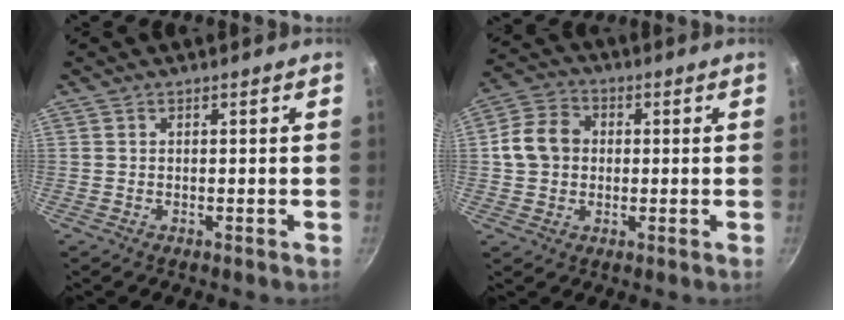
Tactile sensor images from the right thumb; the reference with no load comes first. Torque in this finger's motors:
{"motor_torque": [-0.12, 0.36, 0.15, -0.15, 0.10]}